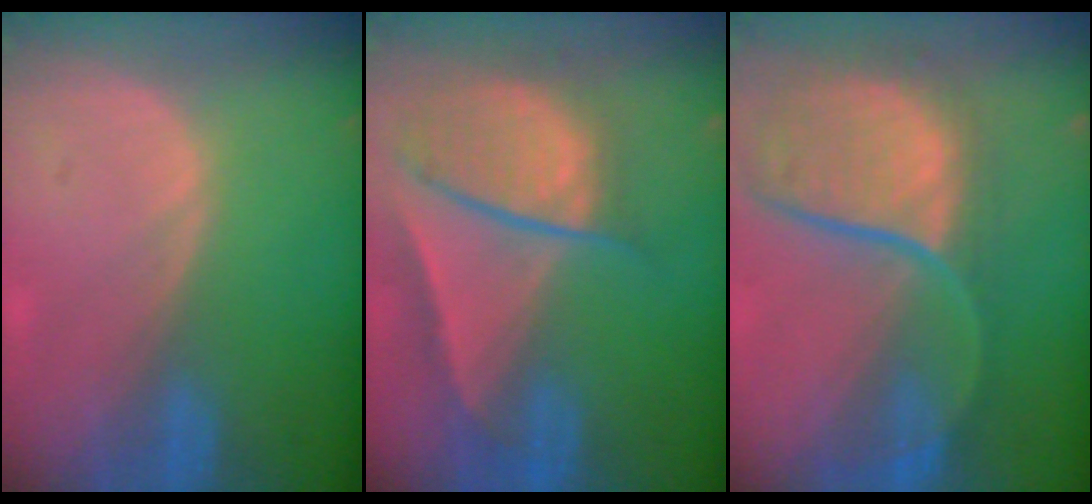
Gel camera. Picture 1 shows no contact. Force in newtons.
{"total": 9.3, "press": 8.1, "slide": 4.7}
{"total": 11.9, "press": 9.9, "slide": 6.7}